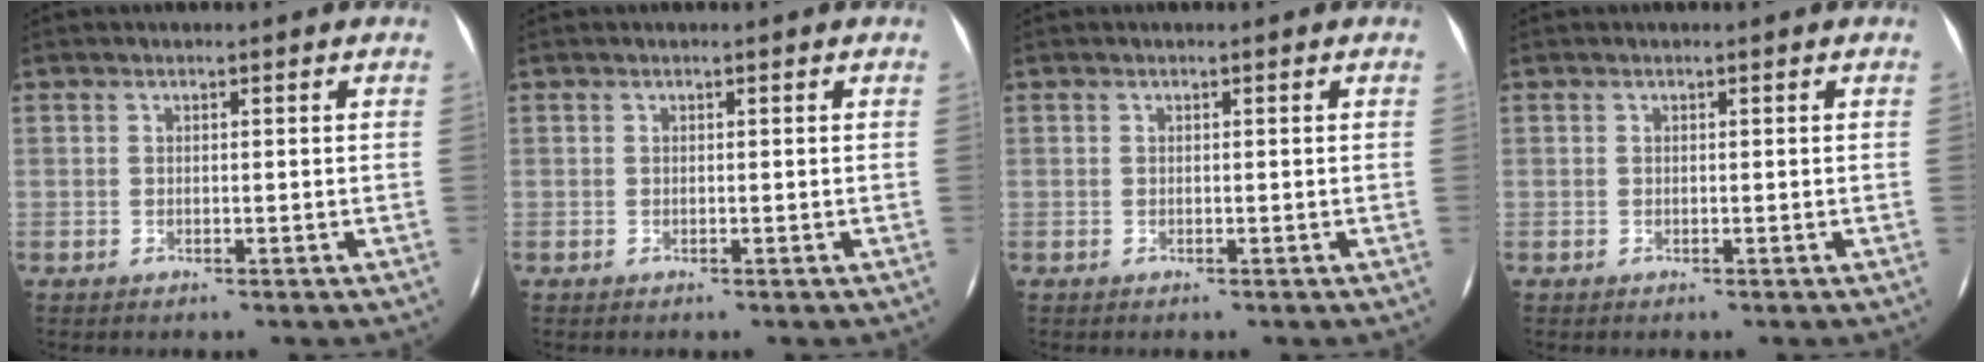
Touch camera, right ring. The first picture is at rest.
{"total": 0.0}
{"total": 0.0}
{"total": 0.0}